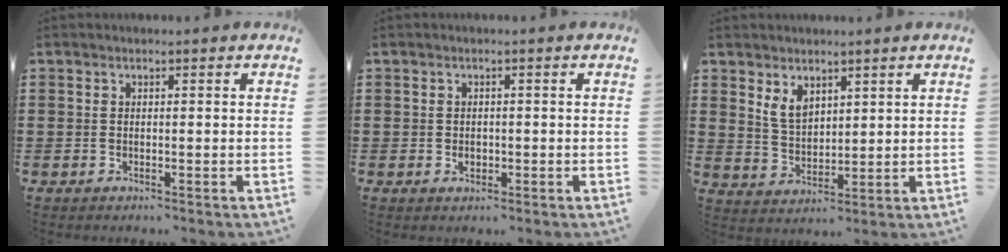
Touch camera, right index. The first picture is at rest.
{"total": 1.2, "force": [-0.3, 0.9, 0.8], "torque": [-0.017, 0.003, -0.006]}
{"total": 4.2, "force": [2.7, 2.5, 2.1], "torque": [-0.052, 0.005, 0.050]}